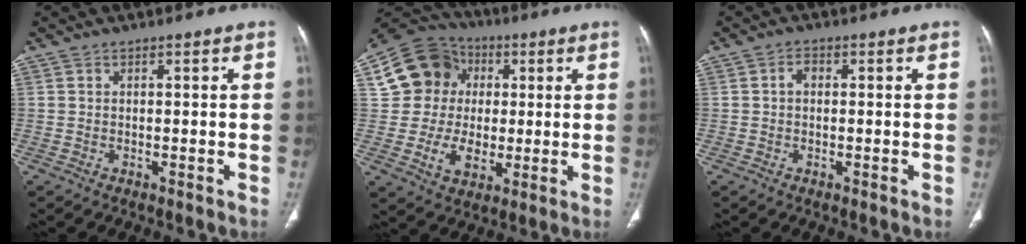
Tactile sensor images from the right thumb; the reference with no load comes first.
{"total": 15.9, "force": [3.0, 14.2, 6.6], "torque": [-0.082, 0.013, 0.057]}
{"total": 1.7, "force": [0.0, 1.2, 1.2], "torque": [-0.014, 0.007, -0.003]}